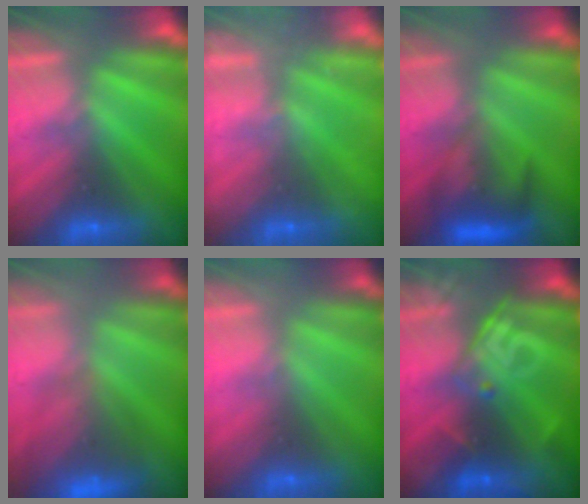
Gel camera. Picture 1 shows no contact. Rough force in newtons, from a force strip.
{"total": 2.4}
{"total": 7.4}
{"total": 8.8}
{"total": 3.1}
{"total": 2.5}